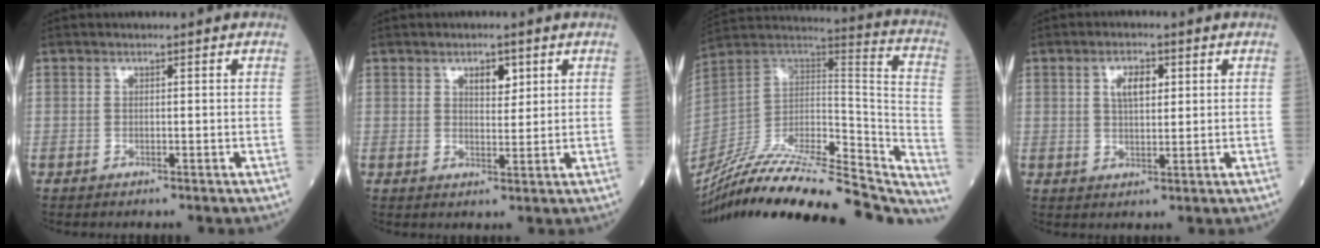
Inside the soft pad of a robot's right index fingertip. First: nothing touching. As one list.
[{"total": 3.2, "force": [1.7, 1.5, 2.3], "torque": [-0.034, -0.001, 0.028]}, {"total": 38.7, "force": [-33.3, 7.6, 18.1], "torque": [-0.260, -0.042, -0.490]}, {"total": 4.2, "force": [1.5, 1.8, 3.5], "torque": [-0.064, 0.006, 0.026]}]